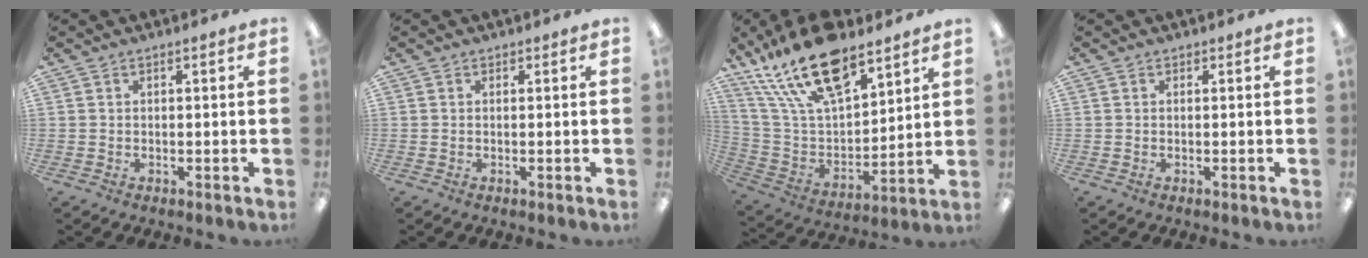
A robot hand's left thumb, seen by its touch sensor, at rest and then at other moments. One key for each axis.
{"total": 0.0}
{"total": 21.9, "fx": 14.9, "fy": 9.1, "fz": 13.2, "tx": -0.259, "ty": -0.080, "tz": 0.260}
{"total": 0.0}